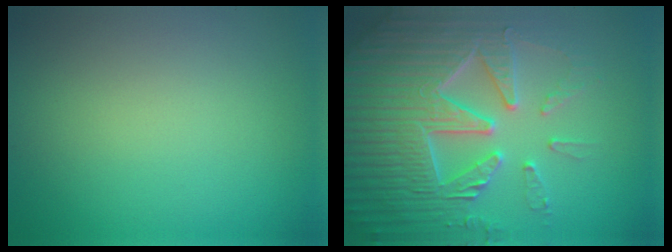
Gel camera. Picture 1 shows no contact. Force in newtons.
{"total": 7.7, "press": 7.6, "slide": 1.5}